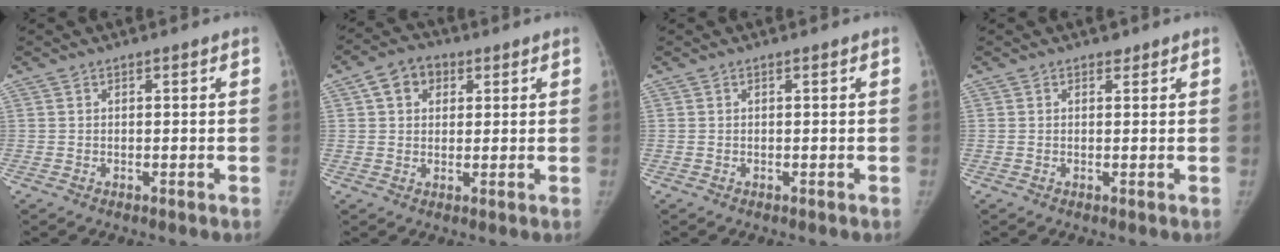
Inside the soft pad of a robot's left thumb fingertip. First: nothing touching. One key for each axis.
{"total": 6.4, "fx": 2.4, "fy": 4.8, "fz": 3.4, "tx": -0.034, "ty": 0.004, "tz": 0.033}
{"total": 0.0}
{"total": 0.9, "fx": 0.7, "fy": 0.6, "fz": 0.1, "tx": 0.004, "ty": -0.004, "tz": 0.007}